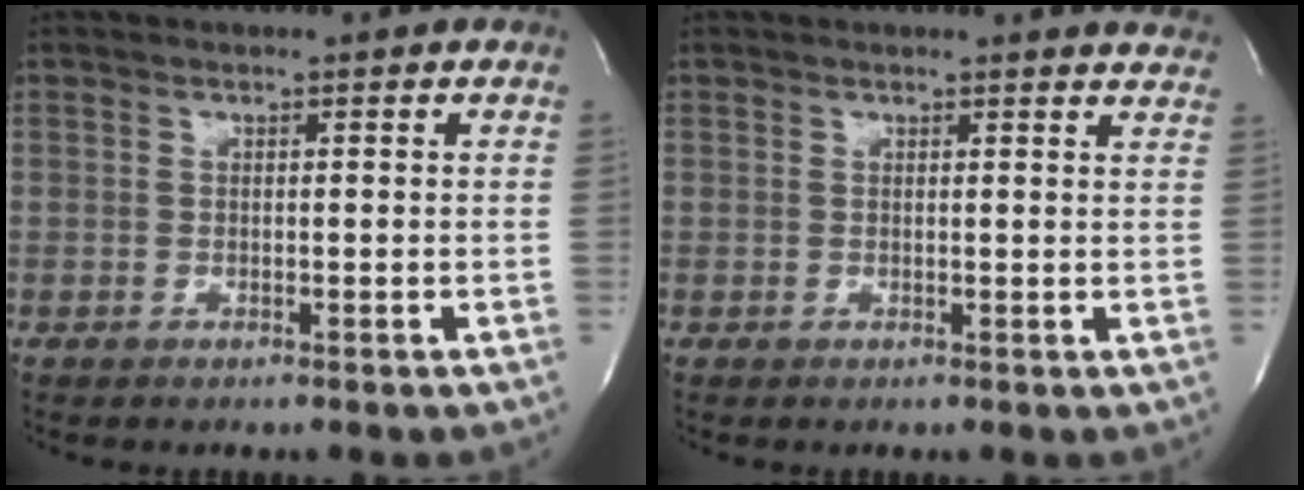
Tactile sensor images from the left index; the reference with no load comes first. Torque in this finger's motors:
{"motor_torque": [0.38, -0.77, 0.07, 0.01]}